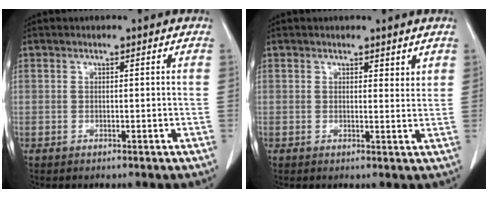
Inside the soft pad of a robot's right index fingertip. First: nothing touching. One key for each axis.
{"total": 2.0, "fx": 1.7, "fy": 0.8, "fz": 0.7, "tx": -0.004, "ty": -0.008, "tz": 0.020}